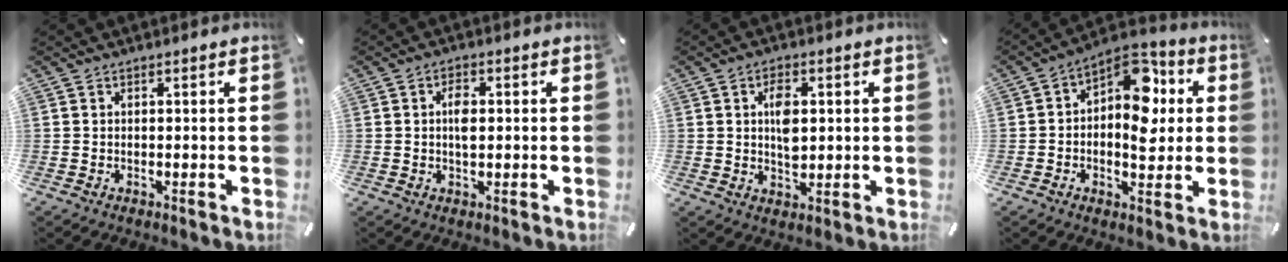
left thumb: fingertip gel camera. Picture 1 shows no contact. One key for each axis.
{"total": 3.5, "fx": 0.4, "fy": 1.8, "fz": 2.9, "tx": -0.053, "ty": 0.003, "tz": 0.003}
{"total": 6.0, "fx": 1.1, "fy": 3.6, "fz": 4.7, "tx": -0.081, "ty": -0.003, "tz": 0.010}
{"total": 12.9, "fx": 2.5, "fy": 8.3, "fz": 9.5, "tx": -0.126, "ty": -0.020, "tz": 0.043}